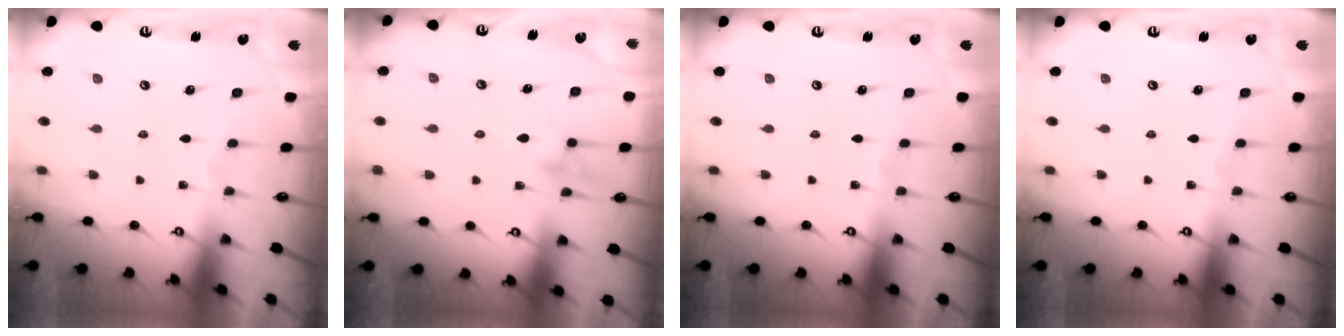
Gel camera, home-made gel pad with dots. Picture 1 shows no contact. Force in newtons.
{"total": 10.2, "press": 10.2, "slide": 1.1}
{"total": 0.0}
{"total": 0.0}